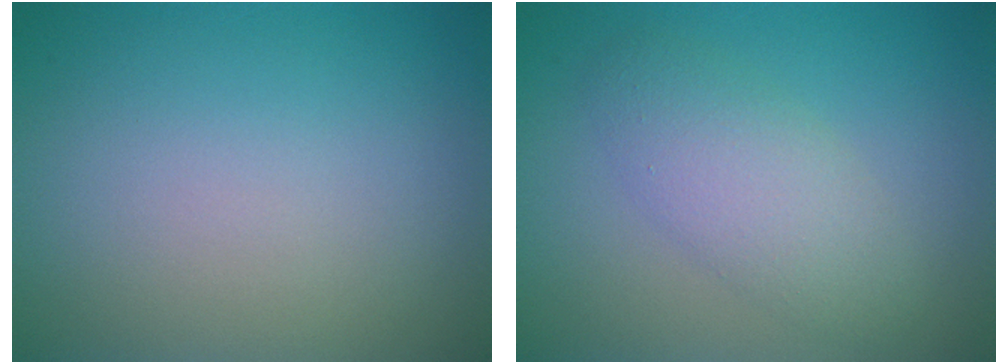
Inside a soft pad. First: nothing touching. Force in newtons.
{"total": 3.8, "press": 3.8, "slide": 0.0}